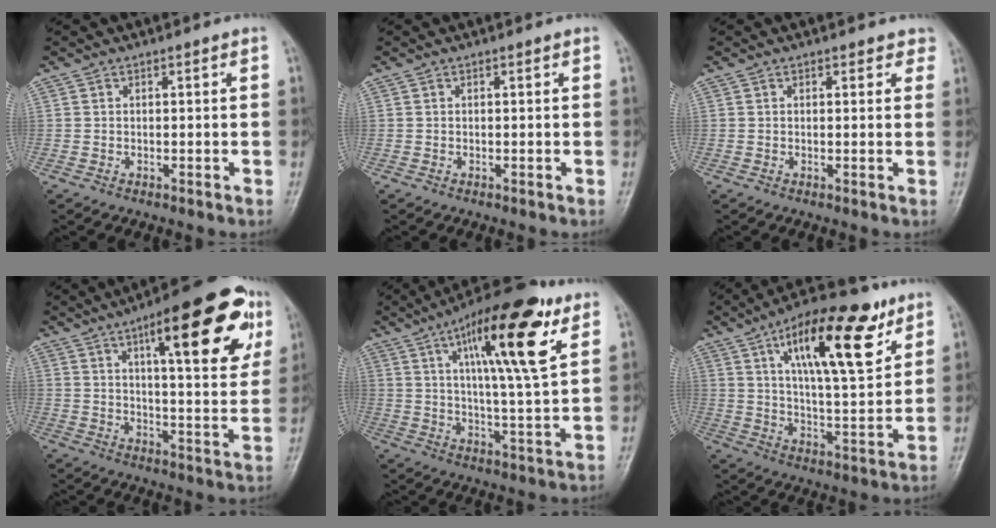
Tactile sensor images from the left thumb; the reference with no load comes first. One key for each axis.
{"total": 0.0}
{"total": 2.0, "fx": 1.4, "fy": 1.2, "fz": 0.6, "tx": 0.021, "ty": -0.003, "tz": 0.008}
{"total": 21.0, "fx": 9.6, "fy": 6.2, "fz": 17.7, "tx": -0.206, "ty": -0.017, "tz": 0.129}
{"total": 18.6, "fx": 8.5, "fy": 4.2, "fz": 16.0, "tx": -0.237, "ty": -0.028, "tz": 0.133}
{"total": 20.0, "fx": 10.0, "fy": 6.9, "fz": 15.9, "tx": -0.219, "ty": -0.033, "tz": 0.162}